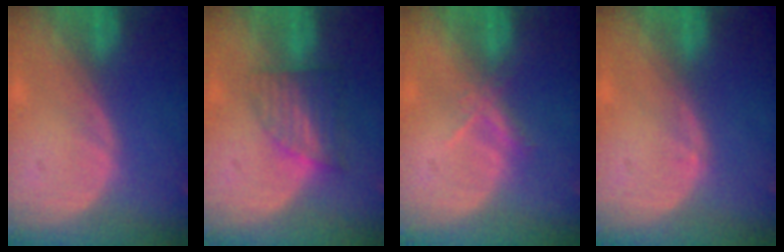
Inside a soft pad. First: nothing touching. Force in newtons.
{"total": 6.3, "press": 5.6, "slide": 2.8}
{"total": 2.6, "press": 2.5, "slide": 0.9}
{"total": 0.8, "press": 0.7, "slide": 0.1}